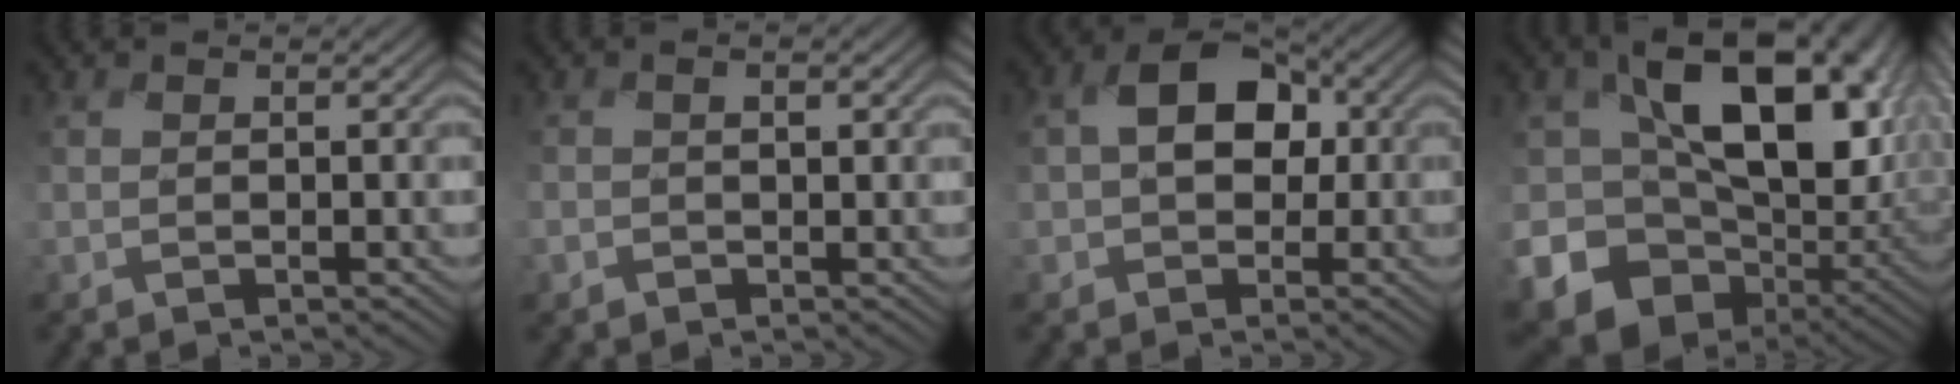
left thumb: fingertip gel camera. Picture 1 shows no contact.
{"total": 1.7, "force": [-0.3, 1.5, 0.8], "torque": [-0.017, -0.004, -0.005]}
{"total": 8.3, "force": [0.3, 6.1, 5.7], "torque": [-0.111, 0.006, 0.000]}
{"total": 18.4, "force": [-1.0, 12.8, 13.1], "torque": [-0.228, -0.035, 0.009]}